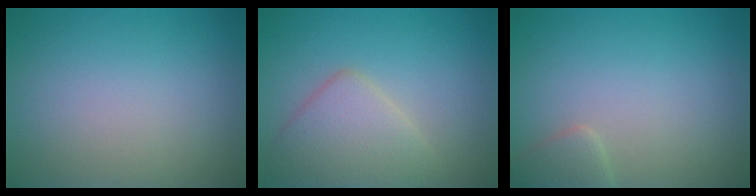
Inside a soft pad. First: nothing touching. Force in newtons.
{"total": 4.5, "press": 4.4, "slide": 0.3}
{"total": 1.6, "press": 1.6, "slide": 0.1}